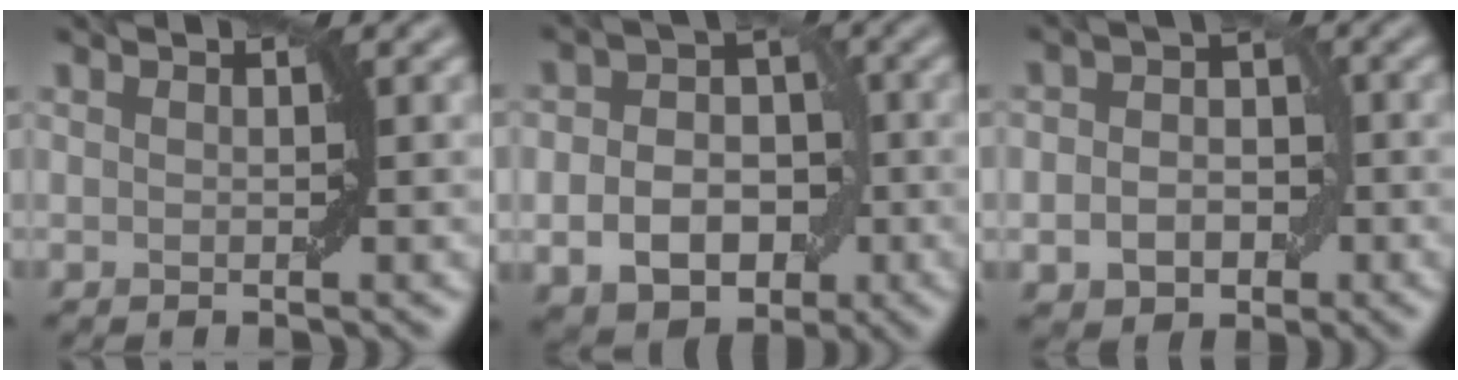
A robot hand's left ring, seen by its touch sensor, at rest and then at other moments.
{"total": 8.1, "force": [-2.2, 6.0, 4.9], "torque": [-0.052, -0.009, -0.045]}
{"total": 5.2, "force": [-1.3, 4.1, 2.9], "torque": [-0.016, -0.004, -0.031]}